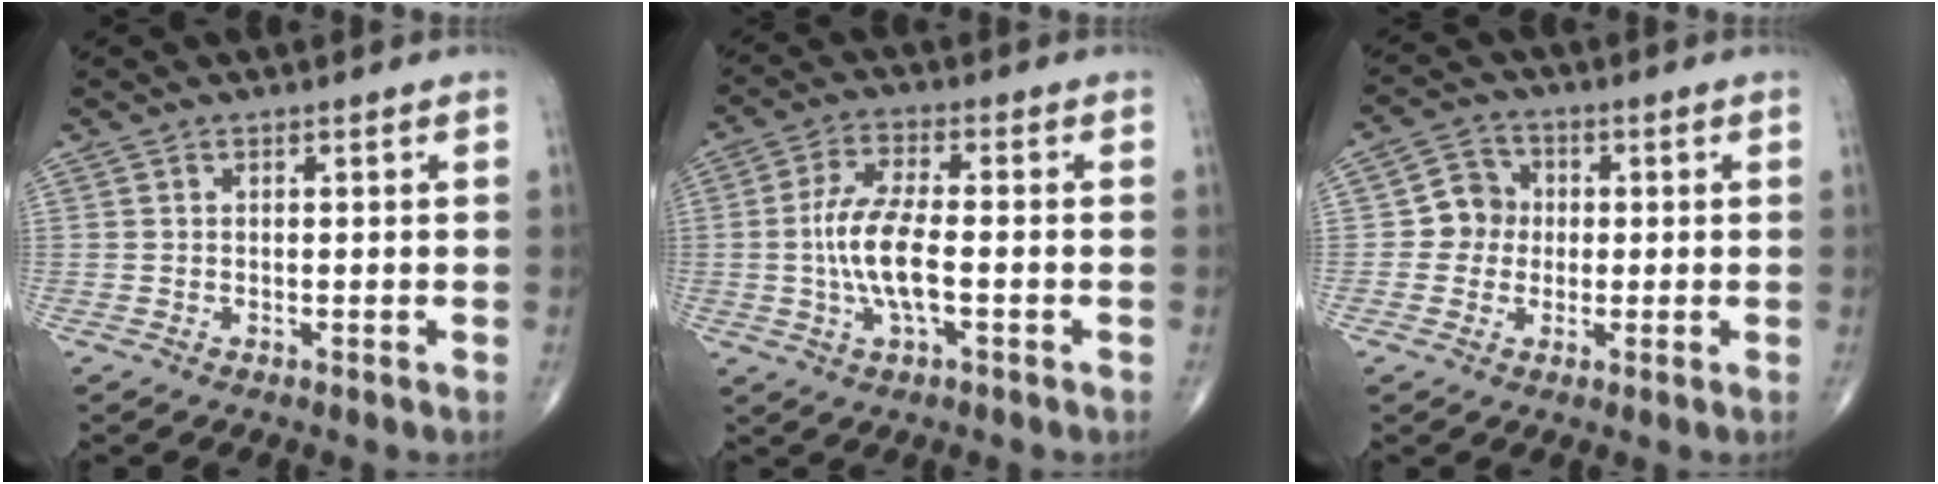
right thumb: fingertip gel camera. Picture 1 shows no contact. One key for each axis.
{"total": 9.5, "fx": -1.3, "fy": 3.2, "fz": 8.9, "tx": -0.186, "ty": 0.013, "tz": -0.028}
{"total": 5.7, "fx": -0.1, "fy": 5.3, "fz": 1.8, "tx": 0.001, "ty": 0.012, "tz": -0.013}